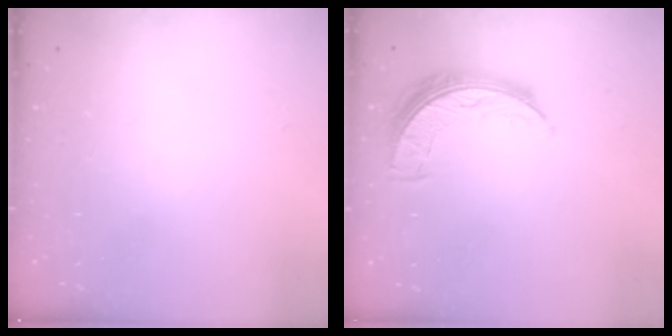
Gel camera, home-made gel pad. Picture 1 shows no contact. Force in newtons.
{"total": 7.8, "press": 7.8, "slide": 0.6}